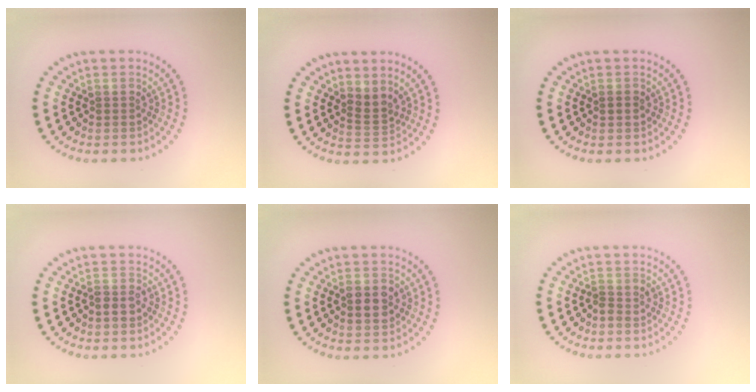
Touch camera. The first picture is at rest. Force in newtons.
{"total": 1.7, "press": 1.3, "slide": 1.1}
{"total": 0.9, "press": 0.9, "slide": 0.3}
{"total": 1.6, "press": 1.4, "slide": 0.8}
{"total": 3.0, "press": 3.0, "slide": 0.2}
{"total": 1.0, "press": 0.9, "slide": 0.6}